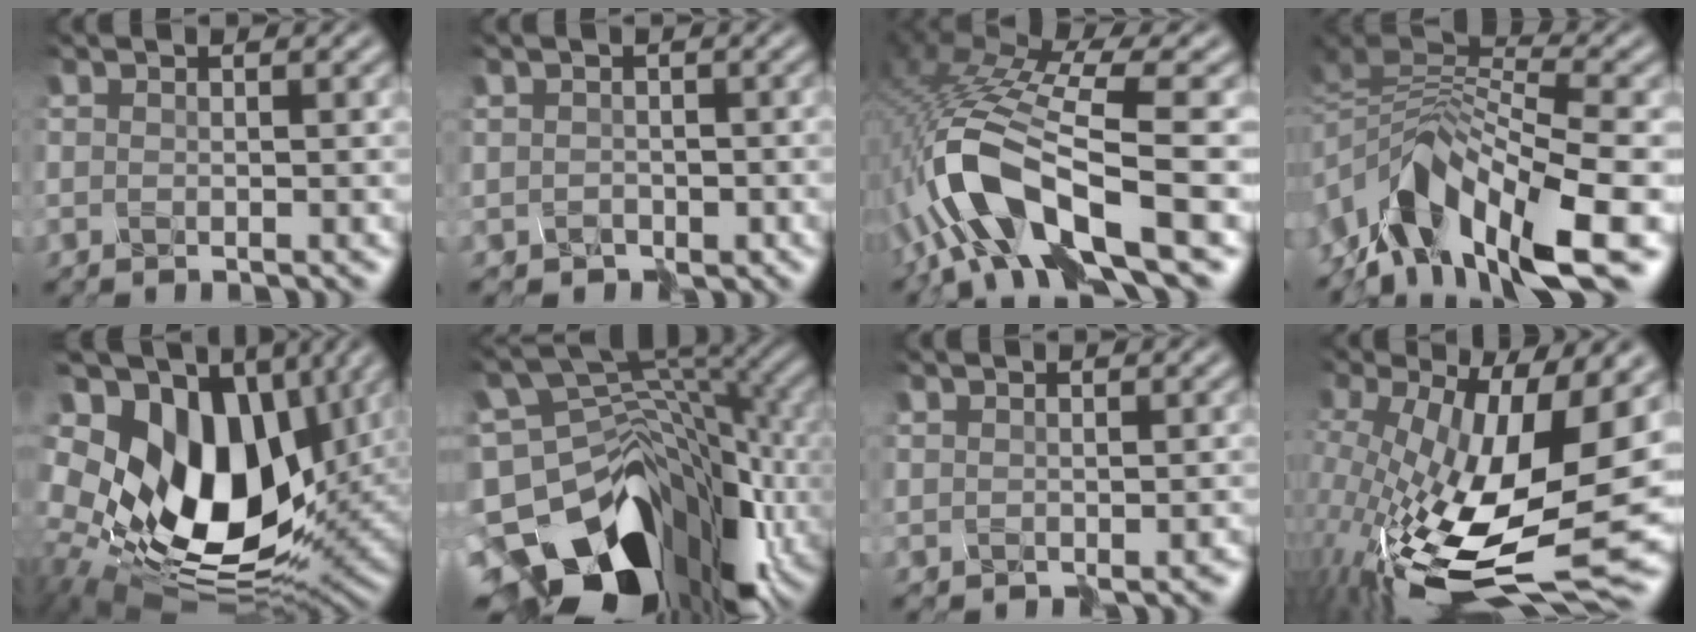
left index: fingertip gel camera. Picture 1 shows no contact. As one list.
[{"total": 1.9, "force": [-0.4, 1.9, 0.0], "torque": [0.007, -0.003, -0.011]}, {"total": 8.5, "force": [-3.3, 2.7, 7.3], "torque": [-0.154, 0.025, -0.074]}, {"total": 7.2, "force": [-3.6, 3.5, 5.1], "torque": [-0.099, 0.011, -0.073]}, {"total": 17.7, "force": [5.3, 11.7, 12.2], "torque": [-0.247, 0.024, 0.089]}, {"total": 14.2, "force": [-7.8, 9.5, 7.2], "torque": [-0.138, -0.008, -0.125]}, {"total": 1.4, "force": [0.0, 1.4, 0.4], "torque": [0.011, -0.003, 0.000]}, {"total": 14.4, "force": [-1.9, 6.6, 12.7], "torque": [-0.256, -0.029, -0.032]}]